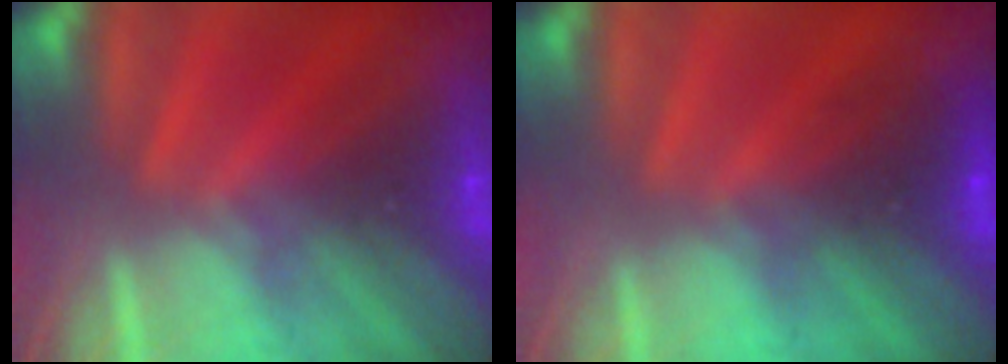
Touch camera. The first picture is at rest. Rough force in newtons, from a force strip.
{"total": 2.7}